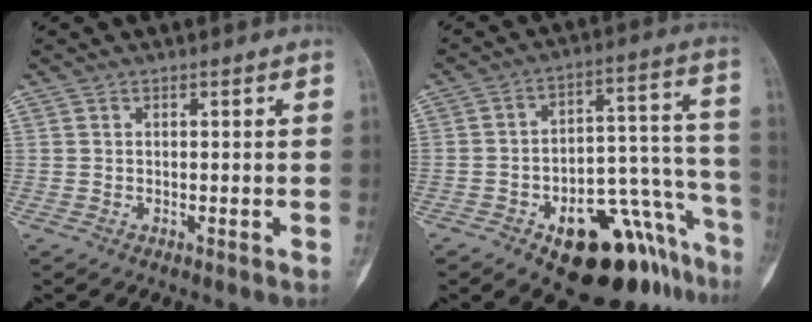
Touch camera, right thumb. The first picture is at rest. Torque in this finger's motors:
{"motor_torque": [2.71, 1.23, 1.36, -1.41, 0.28]}